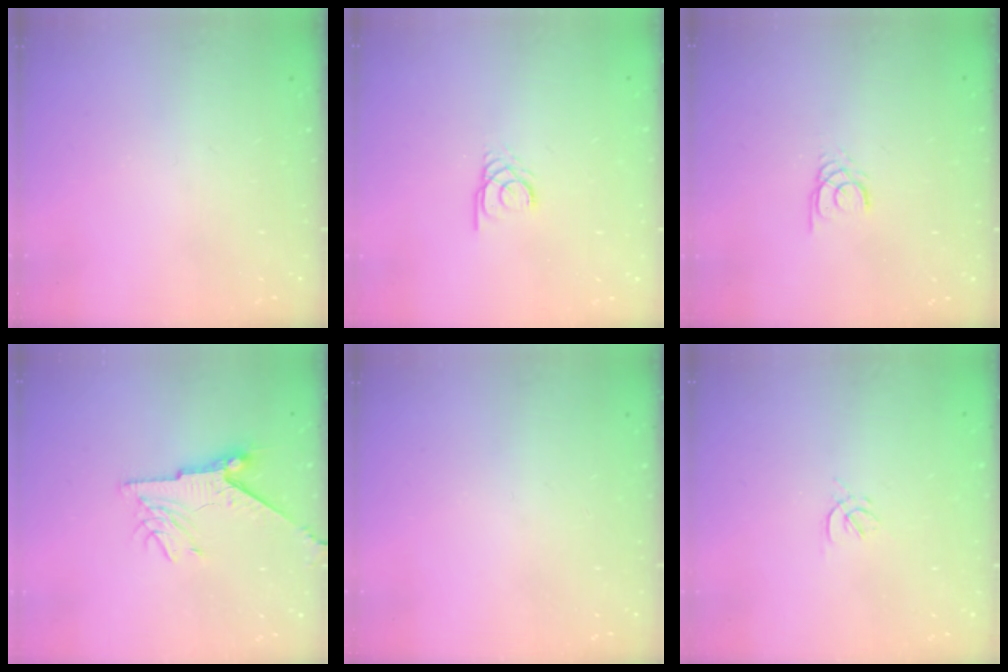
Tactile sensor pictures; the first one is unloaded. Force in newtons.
{"total": 2.4, "press": 2.4, "slide": 0.3}
{"total": 2.2, "press": 2.2, "slide": 0.2}
{"total": 7.6, "press": 7.6, "slide": 1.0}
{"total": 0.0}
{"total": 1.7, "press": 1.6, "slide": 0.6}